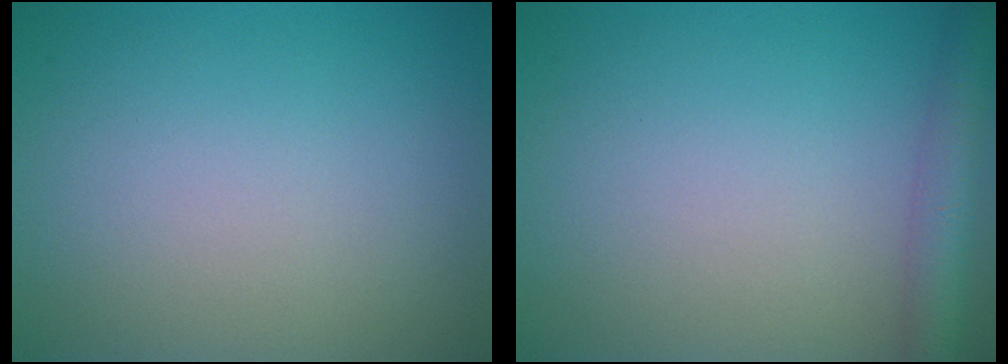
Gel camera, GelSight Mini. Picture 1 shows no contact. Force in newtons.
{"total": 3.7, "press": 3.7, "slide": 0.2}